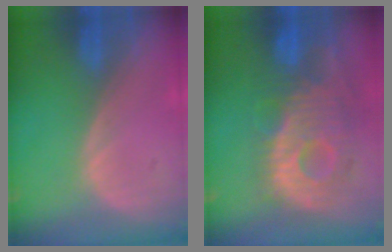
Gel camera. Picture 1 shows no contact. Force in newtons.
{"total": 12.2, "press": 10.8, "slide": 5.6}